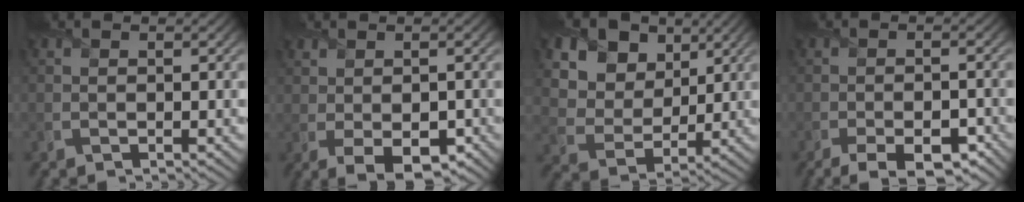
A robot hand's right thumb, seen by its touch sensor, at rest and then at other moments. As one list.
[{"total": 4.8, "force": [-1.3, 2.3, 4.0], "torque": [-0.079, -0.011, -0.011]}, {"total": 15.7, "force": [8.9, 10.9, 6.8], "torque": [-0.205, 0.017, 0.190]}, {"total": 7.3, "force": [-4.9, 2.7, 4.8], "torque": [-0.077, -0.010, -0.069]}]